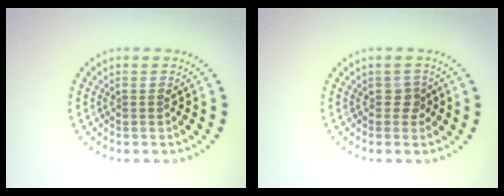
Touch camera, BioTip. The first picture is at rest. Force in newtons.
{"total": 1.2, "press": 1.0, "slide": 0.6}